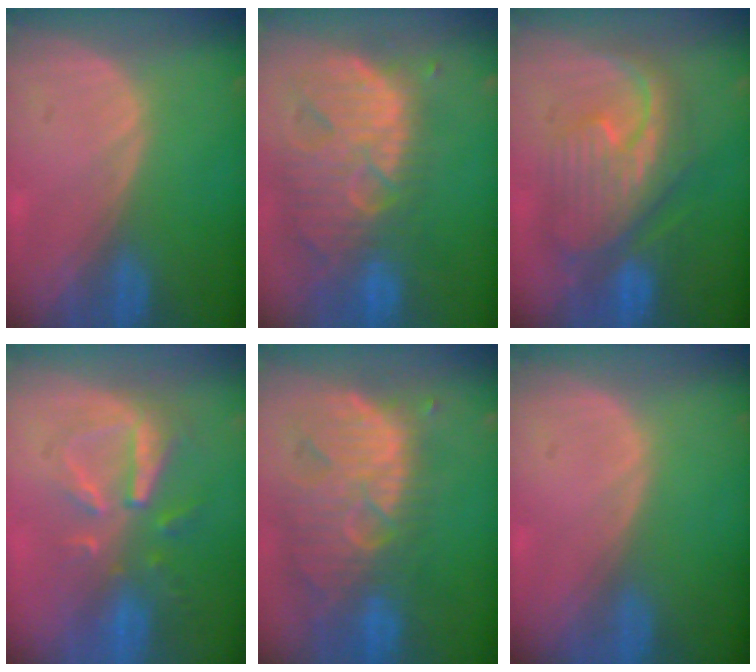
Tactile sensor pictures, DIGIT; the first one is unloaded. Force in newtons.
{"total": 13.7, "press": 11.6, "slide": 7.3}
{"total": 10.3, "press": 10.2, "slide": 0.9}
{"total": 8.1, "press": 7.3, "slide": 3.5}
{"total": 12.8, "press": 11.2, "slide": 6.2}
{"total": 0.0}